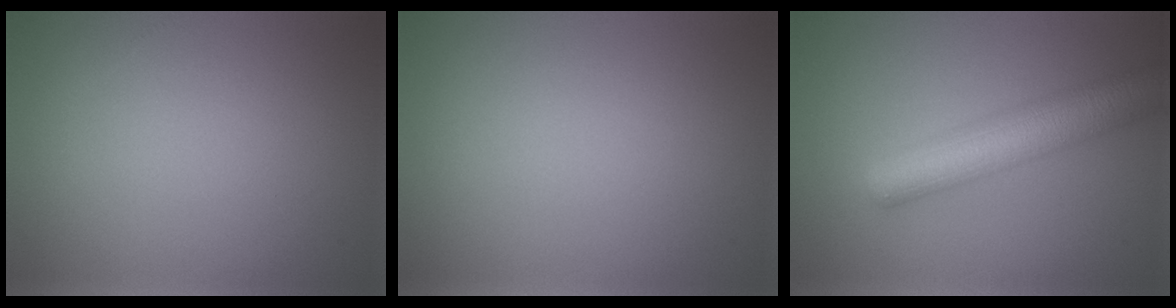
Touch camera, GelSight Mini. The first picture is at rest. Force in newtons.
{"total": 0.0}
{"total": 6.9, "press": 6.9, "slide": 0.2}